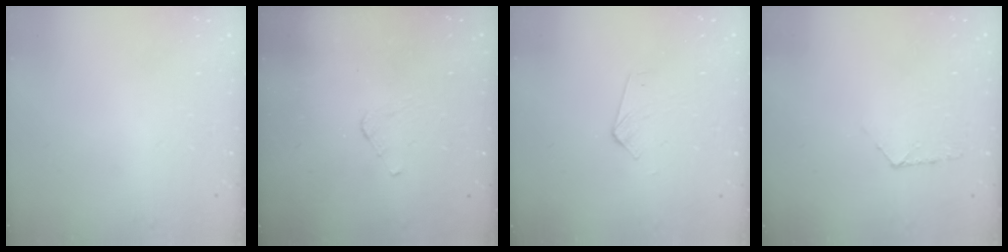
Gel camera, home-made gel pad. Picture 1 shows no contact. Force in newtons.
{"total": 3.5, "press": 3.5, "slide": 0.3}
{"total": 3.1, "press": 3.1, "slide": 0.2}
{"total": 5.2, "press": 5.1, "slide": 0.6}